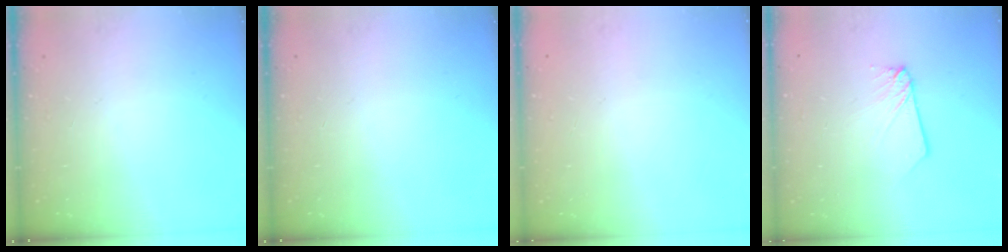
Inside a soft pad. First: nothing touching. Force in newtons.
{"total": 0.0}
{"total": 0.0}
{"total": 2.2, "press": 2.2, "slide": 0.2}